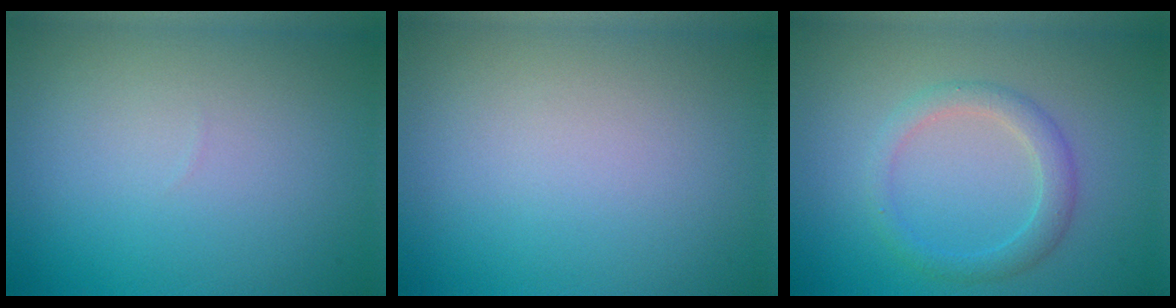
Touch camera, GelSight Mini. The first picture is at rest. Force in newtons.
{"total": 0.0}
{"total": 2.4, "press": 2.4, "slide": 0.1}